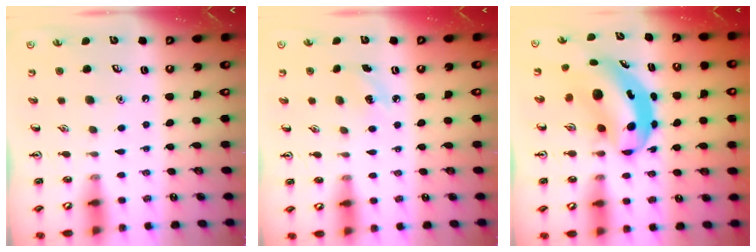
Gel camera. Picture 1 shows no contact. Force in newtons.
{"total": 3.8, "press": 3.6, "slide": 1.3}
{"total": 7.0, "press": 6.7, "slide": 1.8}